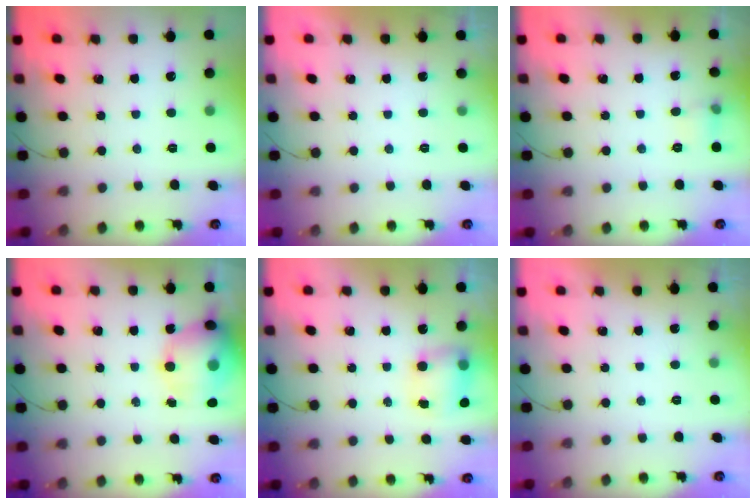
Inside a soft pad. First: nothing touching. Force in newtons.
{"total": 0.0}
{"total": 5.7, "press": 5.5, "slide": 1.7}
{"total": 17.2, "press": 16.8, "slide": 3.9}
{"total": 8.4, "press": 8.4, "slide": 1.1}
{"total": 0.0}